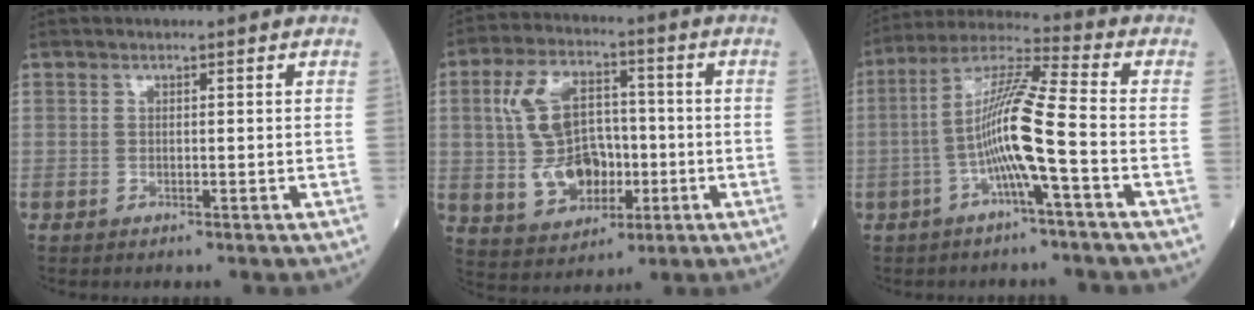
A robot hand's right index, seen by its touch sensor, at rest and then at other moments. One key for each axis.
{"total": 12.1, "fx": -0.4, "fy": 7.7, "fz": 9.3, "tx": -0.194, "ty": 0.015, "tz": 0.001}
{"total": 10.8, "fx": -2.8, "fy": -0.3, "fz": 10.4, "tx": -0.202, "ty": 0.016, "tz": -0.061}